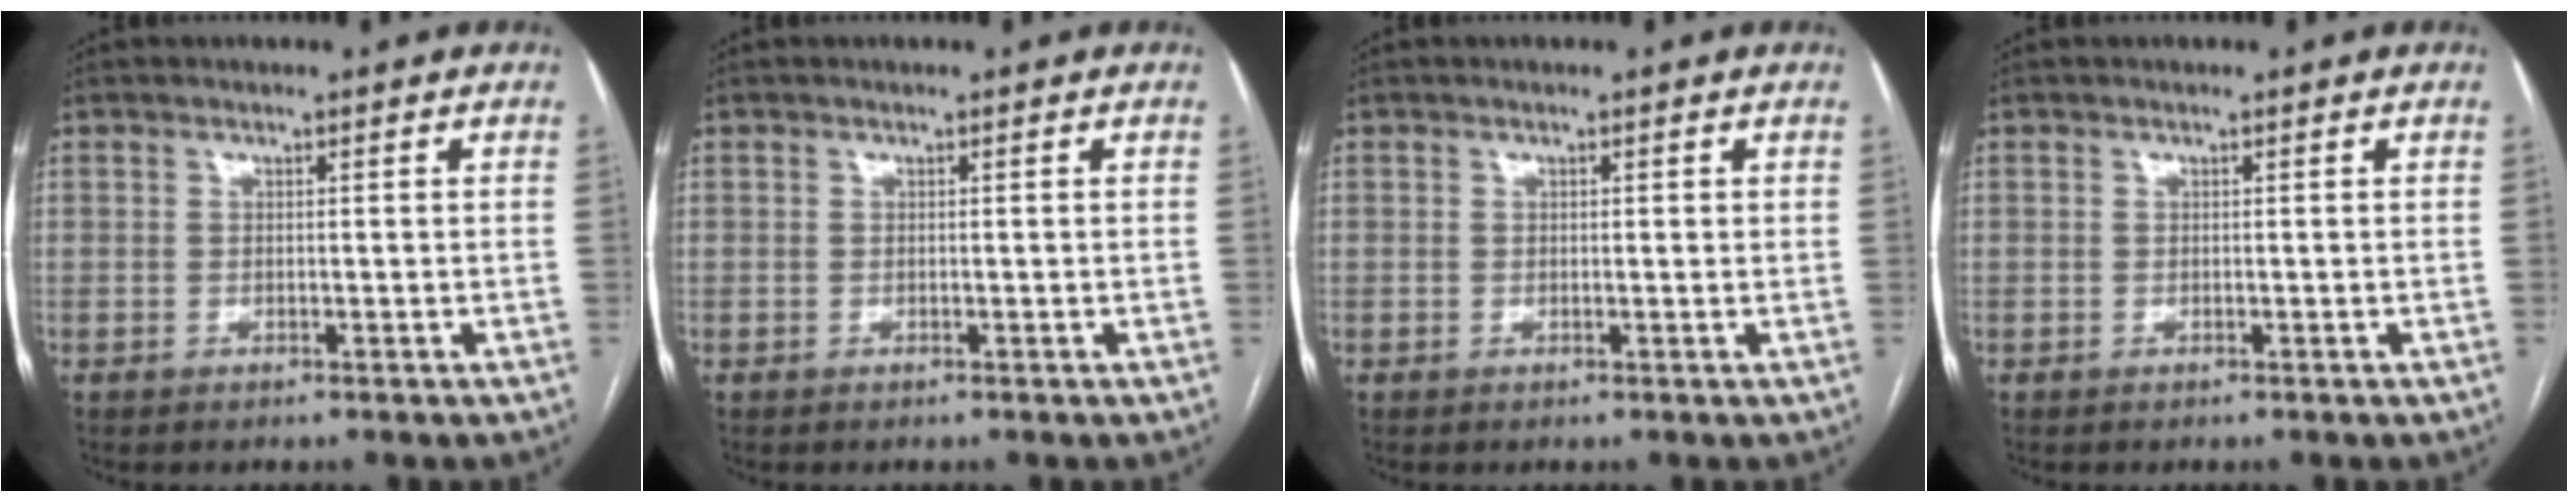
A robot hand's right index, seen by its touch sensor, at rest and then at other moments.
{"total": 0.0}
{"total": 0.8, "force": [0.4, 0.3, 0.6], "torque": [-0.010, -0.001, 0.005]}
{"total": 0.0}